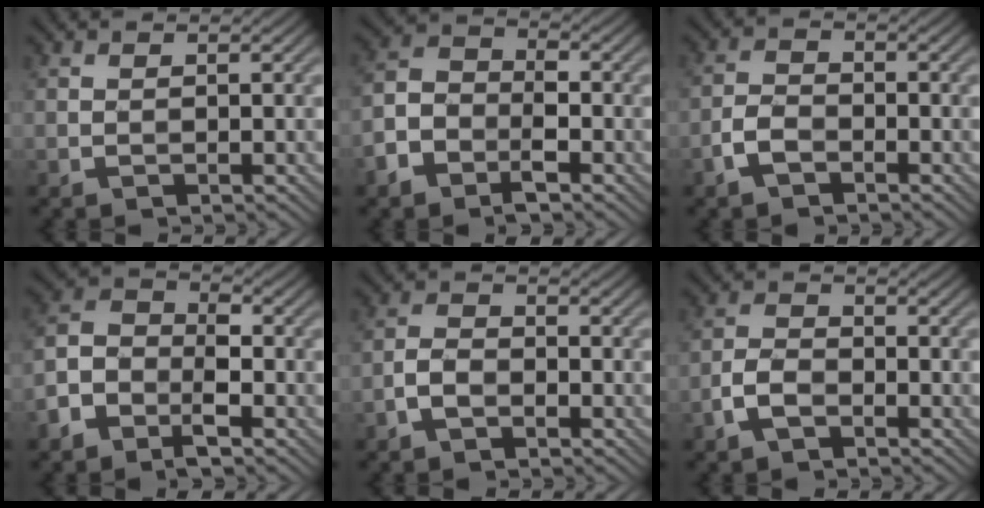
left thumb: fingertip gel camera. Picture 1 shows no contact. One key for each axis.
{"total": 6.3, "fx": -3.4, "fy": 3.8, "fz": 3.7, "tx": -0.073, "ty": 0.001, "tz": -0.074}
{"total": 3.1, "fx": -2.0, "fy": 1.6, "fz": 1.8, "tx": -0.039, "ty": 0.003, "tz": -0.047}
{"total": 6.6, "fx": -3.5, "fy": 4.0, "fz": 4.0, "tx": -0.078, "ty": 0.004, "tz": -0.077}
{"total": 2.7, "fx": -1.6, "fy": 1.5, "fz": 1.7, "tx": -0.033, "ty": 0.005, "tz": -0.037}
{"total": 3.4, "fx": -2.0, "fy": 1.7, "fz": 2.1, "tx": -0.045, "ty": 0.002, "tz": -0.047}